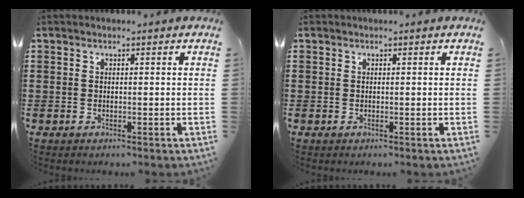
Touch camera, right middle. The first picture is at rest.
{"total": 0.0}